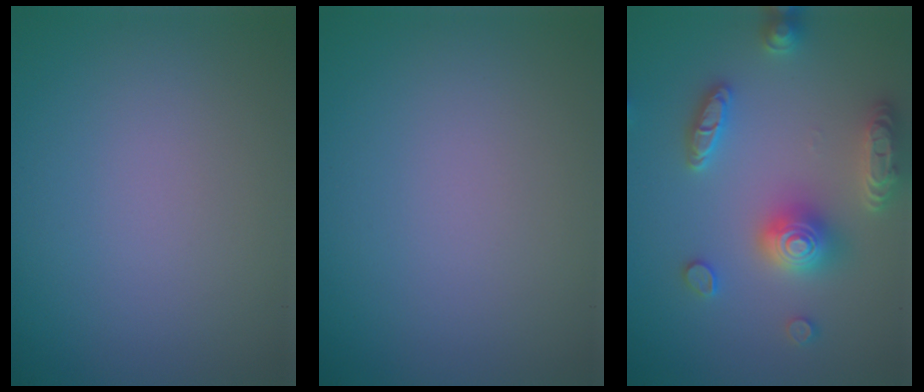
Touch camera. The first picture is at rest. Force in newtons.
{"total": 0.0}
{"total": 5.4, "press": 5.3, "slide": 0.9}